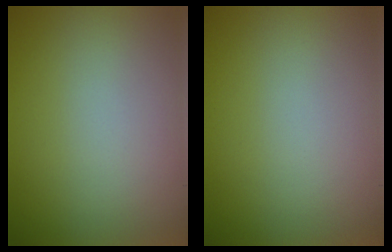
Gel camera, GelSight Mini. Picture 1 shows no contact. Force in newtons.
{"total": 0.0}